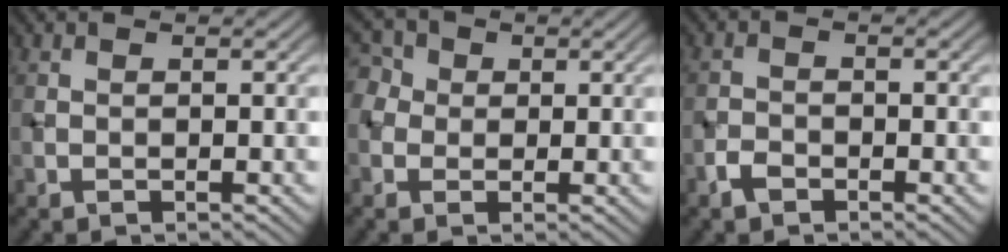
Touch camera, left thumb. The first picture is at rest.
{"total": 4.2, "force": [0.5, 3.7, 1.8], "torque": [-0.057, 0.016, -0.005]}
{"total": 2.0, "force": [-1.4, 1.1, 0.9], "torque": [-0.017, 0.001, -0.033]}